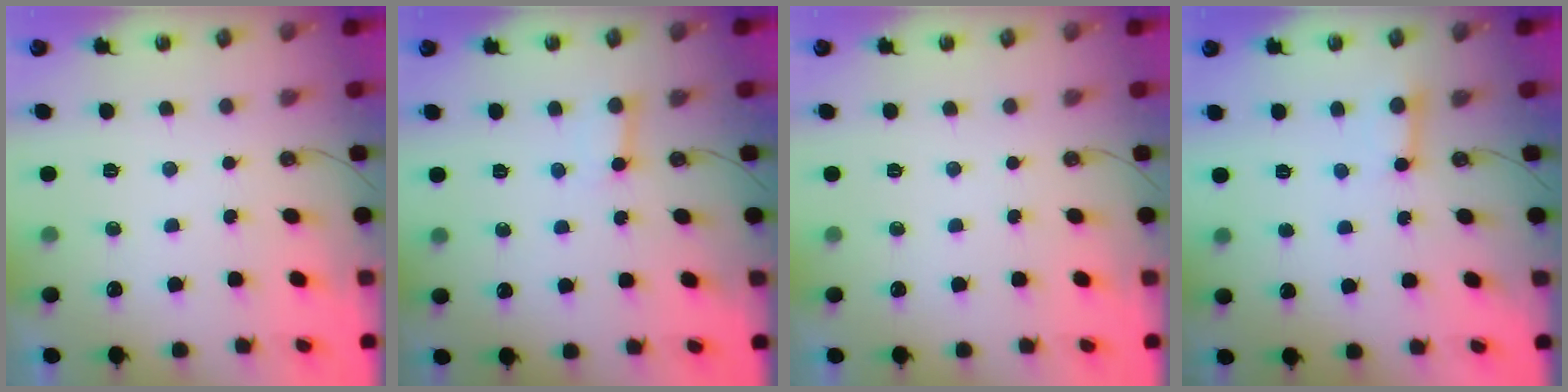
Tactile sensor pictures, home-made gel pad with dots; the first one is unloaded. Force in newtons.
{"total": 3.3, "press": 3.3, "slide": 0.4}
{"total": 0.0}
{"total": 3.0, "press": 3.0, "slide": 0.2}